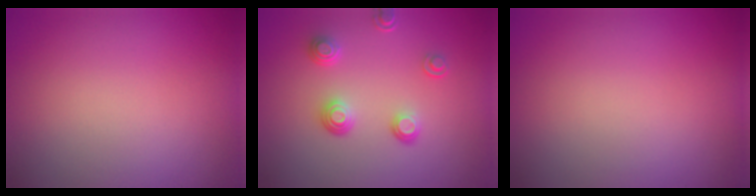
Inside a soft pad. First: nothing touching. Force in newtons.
{"total": 2.6, "press": 1.7, "slide": 2.0}
{"total": 0.0}